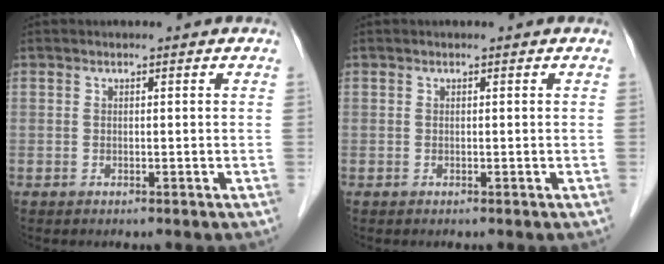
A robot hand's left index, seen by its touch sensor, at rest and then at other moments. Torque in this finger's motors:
{"motor_torque": [-0.02, 0.02, 0.00, 0.00]}